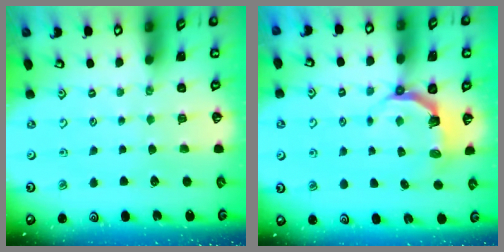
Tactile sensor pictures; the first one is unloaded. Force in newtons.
{"total": 4.8, "press": 3.2, "slide": 3.6}